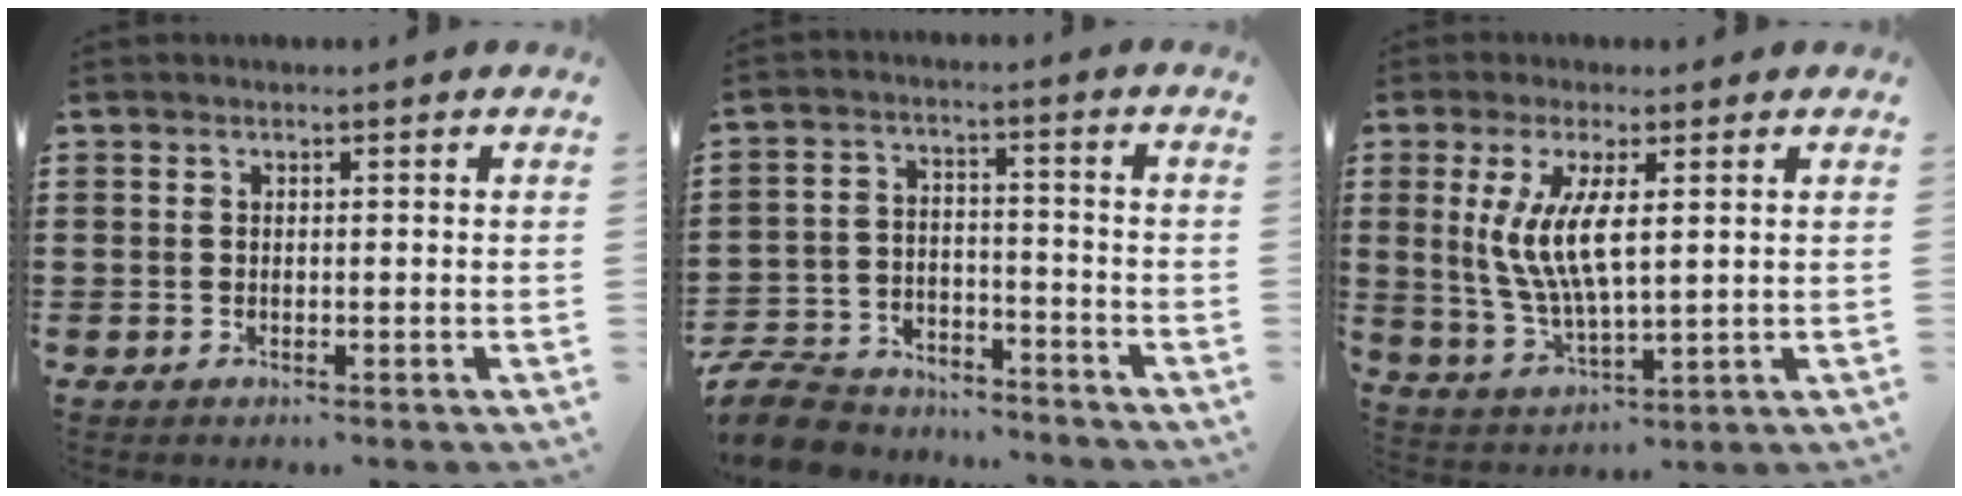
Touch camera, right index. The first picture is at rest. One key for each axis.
{"total": 8.2, "fx": -7.8, "fy": 2.0, "fz": 1.2, "tx": -0.041, "ty": 0.020, "tz": -0.159}
{"total": 8.1, "fx": 1.5, "fy": 2.6, "fz": 7.5, "tx": -0.161, "ty": -0.002, "tz": 0.023}